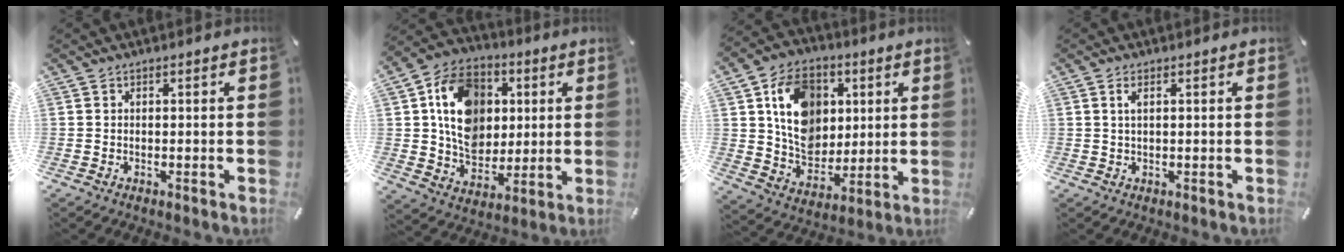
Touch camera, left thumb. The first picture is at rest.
{"total": 15.8, "force": [2.4, 13.3, 8.1], "torque": [-0.143, 0.011, 0.052]}
{"total": 15.6, "force": [4.0, 13.0, 7.6], "torque": [-0.122, -0.001, 0.082]}
{"total": 1.8, "force": [0.6, 0.6, 1.5], "torque": [-0.032, 0.003, 0.009]}